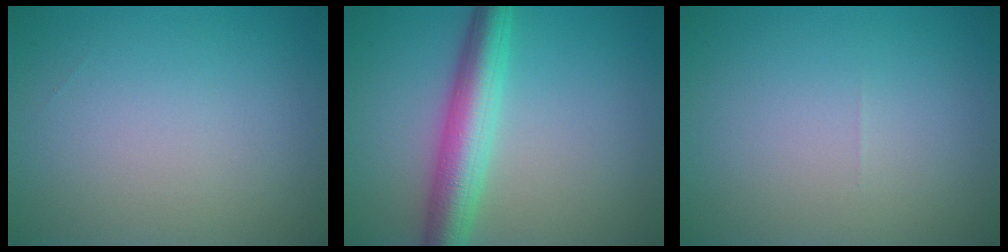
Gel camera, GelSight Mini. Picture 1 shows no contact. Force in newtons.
{"total": 5.7, "press": 5.7, "slide": 0.1}
{"total": 0.0}